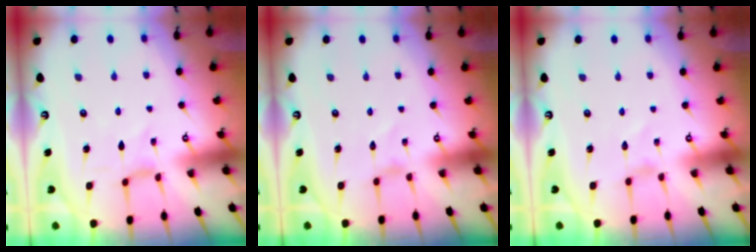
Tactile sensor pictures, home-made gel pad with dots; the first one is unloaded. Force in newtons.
{"total": 0.0}
{"total": 0.0}